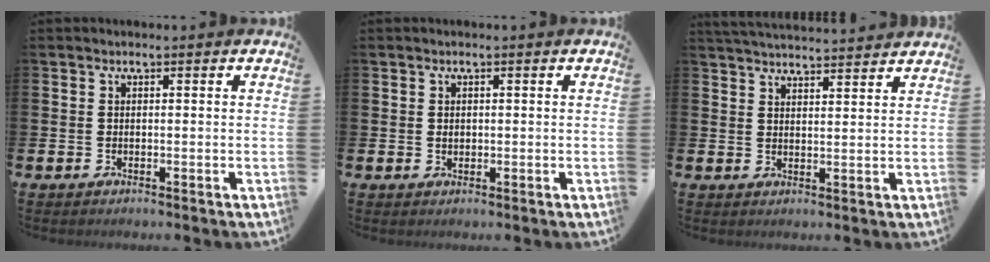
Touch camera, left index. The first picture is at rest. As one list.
[{"total": 0.8, "force": [0.2, 0.6, 0.4], "torque": [0.006, -0.001, 0.000]}, {"total": 4.0, "force": [4.0, -0.2, 0.2], "torque": [-0.009, -0.026, 0.071]}]